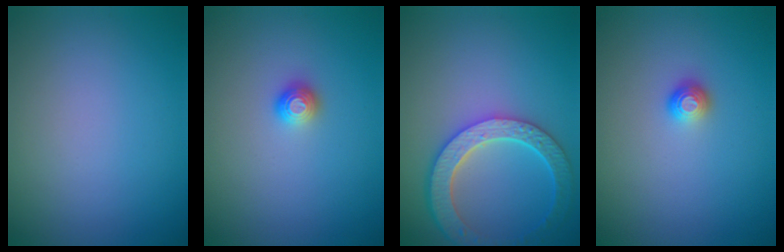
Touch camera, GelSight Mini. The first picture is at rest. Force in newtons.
{"total": 1.1, "press": 1.0, "slide": 0.2}
{"total": 6.0, "press": 4.8, "slide": 3.6}
{"total": 1.1, "press": 1.0, "slide": 0.4}